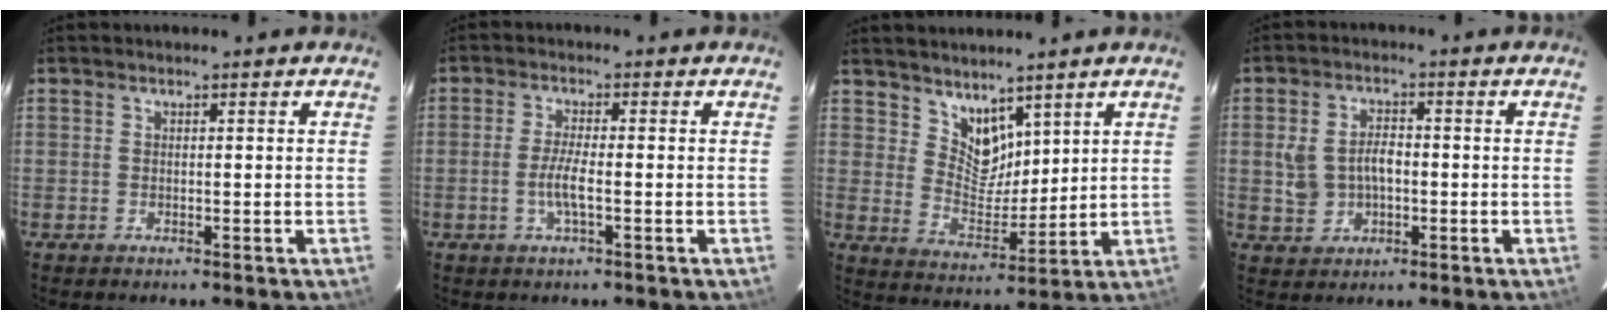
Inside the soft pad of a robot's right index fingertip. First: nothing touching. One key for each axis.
{"total": 4.1, "fx": -1.3, "fy": 0.3, "fz": 3.8, "tx": -0.075, "ty": -0.004, "tz": -0.025}
{"total": 7.2, "fx": 5.5, "fy": 4.0, "fz": 2.5, "tx": -0.033, "ty": -0.003, "tz": 0.109}
{"total": 7.0, "fx": -0.6, "fy": 5.0, "fz": 4.8, "tx": -0.101, "ty": 0.010, "tz": -0.003}